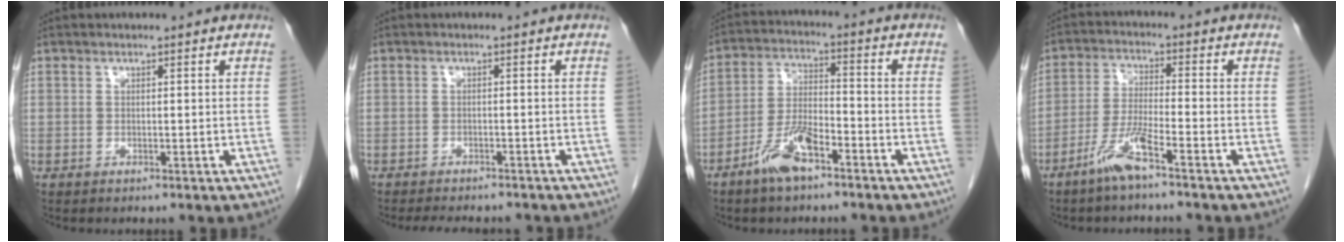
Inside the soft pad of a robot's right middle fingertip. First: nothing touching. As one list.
[{"total": 7.7, "force": [-6.8, 2.1, 2.8], "torque": [-0.040, -0.004, -0.086]}, {"total": 7.8, "force": [-5.0, 2.3, 5.5], "torque": [-0.121, 0.002, -0.096]}, {"total": 6.2, "force": [-4.3, 0.0, 4.5], "torque": [-0.099, -0.008, -0.090]}]